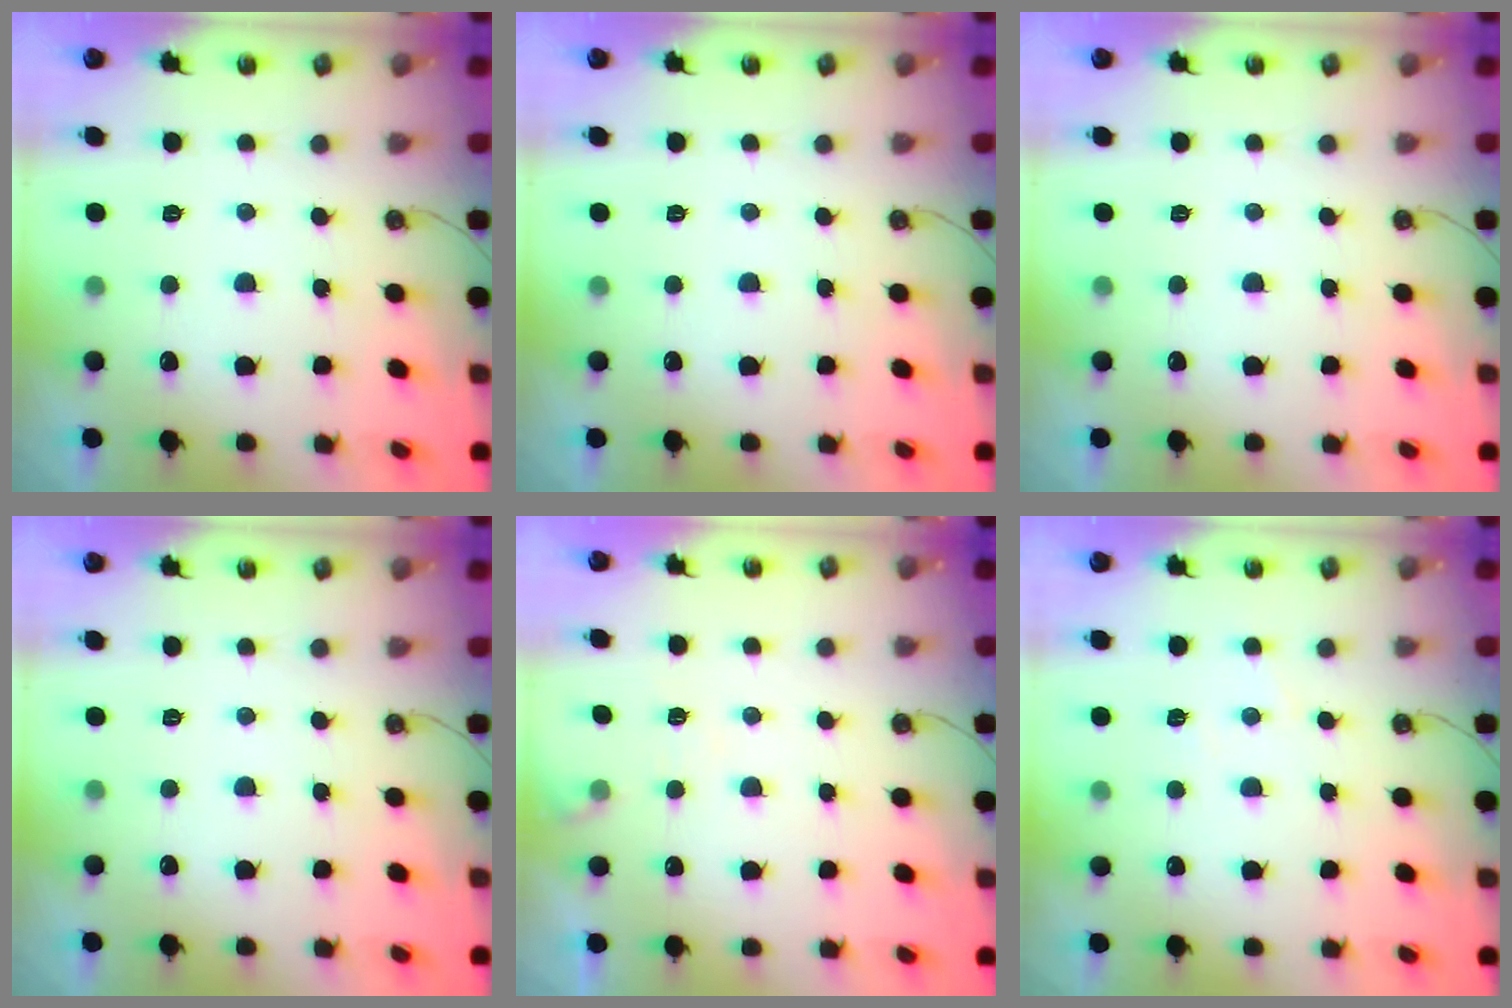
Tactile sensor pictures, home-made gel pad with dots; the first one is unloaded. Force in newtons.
{"total": 0.0}
{"total": 0.0}
{"total": 0.0}
{"total": 5.3, "press": 5.3, "slide": 0.7}
{"total": 4.4, "press": 4.4, "slide": 0.7}